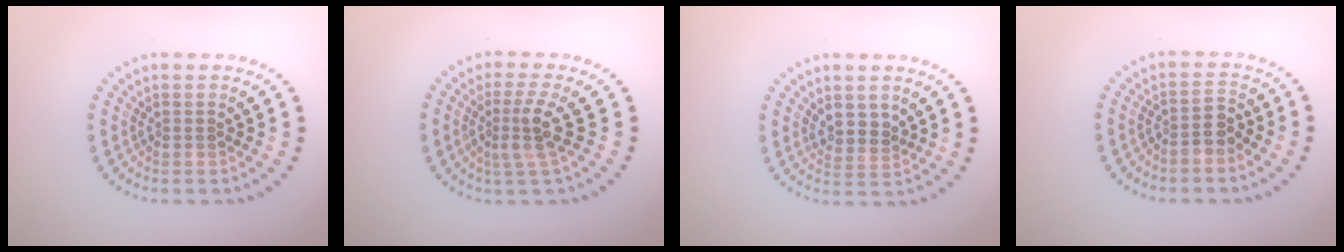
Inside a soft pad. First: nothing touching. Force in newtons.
{"total": 3.2, "press": 2.3, "slide": 2.2}
{"total": 1.7, "press": 1.5, "slide": 0.8}
{"total": 2.1, "press": 1.8, "slide": 1.1}